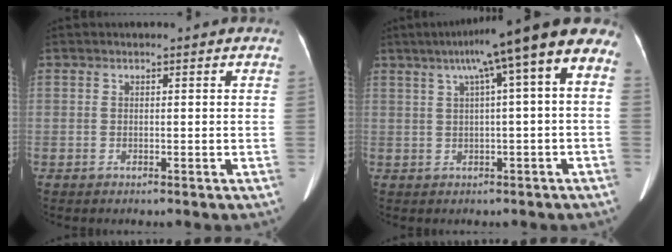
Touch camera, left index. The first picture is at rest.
{"total": 12.7, "force": [6.1, 0.7, 11.2], "torque": [-0.151, 0.049, 0.072]}